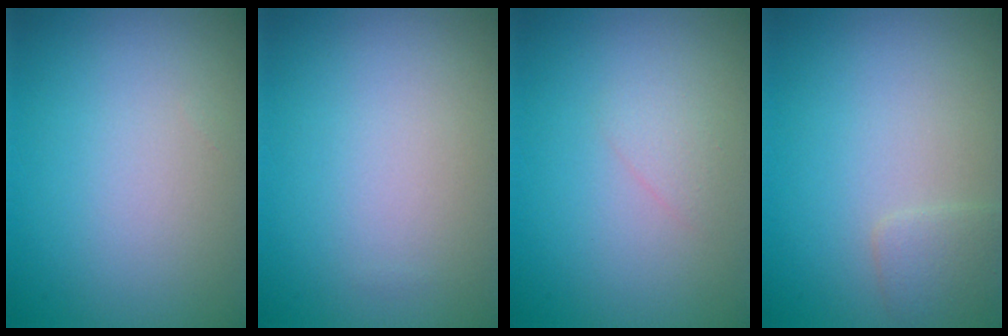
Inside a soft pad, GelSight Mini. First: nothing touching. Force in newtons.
{"total": 0.0}
{"total": 1.0, "press": 1.0, "slide": 0.1}
{"total": 1.5, "press": 1.5, "slide": 0.0}